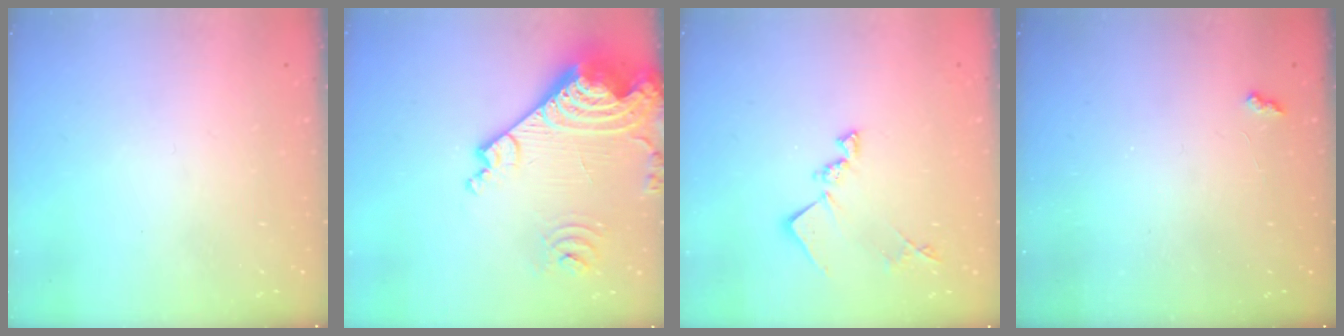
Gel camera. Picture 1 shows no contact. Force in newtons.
{"total": 23.6, "press": 23.4, "slide": 2.8}
{"total": 12.5, "press": 12.5, "slide": 0.3}
{"total": 2.1, "press": 2.1, "slide": 0.5}